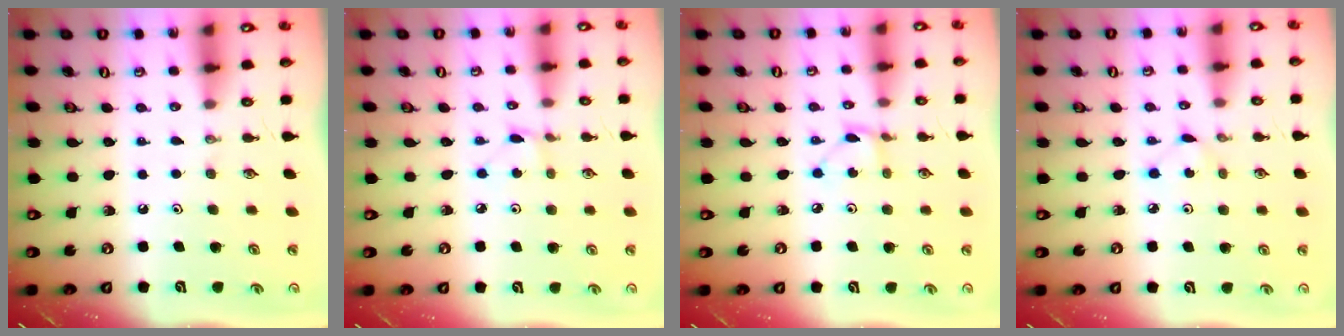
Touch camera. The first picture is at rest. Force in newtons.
{"total": 1.3, "press": 1.2, "slide": 0.1}
{"total": 2.0, "press": 2.0, "slide": 0.1}
{"total": 3.0, "press": 3.0, "slide": 0.3}